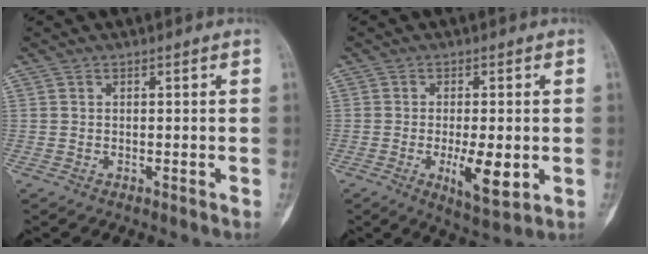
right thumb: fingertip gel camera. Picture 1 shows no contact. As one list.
[{"total": 8.1, "force": [-1.5, 2.7, 7.5], "torque": [-0.117, -0.018, -0.019]}]